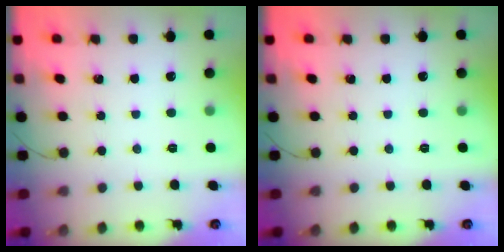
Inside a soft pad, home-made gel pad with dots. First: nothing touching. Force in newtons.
{"total": 0.0}